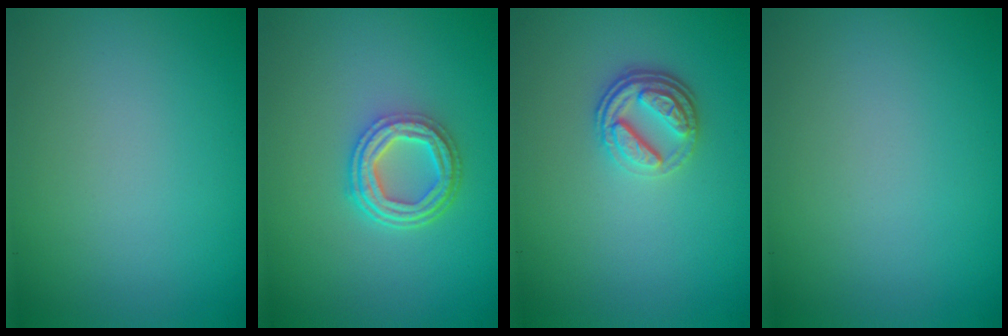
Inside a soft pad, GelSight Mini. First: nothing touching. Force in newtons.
{"total": 4.3, "press": 3.3, "slide": 2.7}
{"total": 3.5, "press": 2.6, "slide": 2.3}
{"total": 0.0}